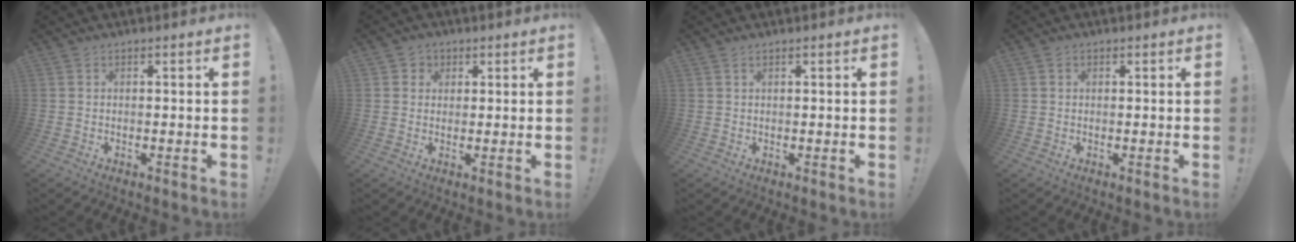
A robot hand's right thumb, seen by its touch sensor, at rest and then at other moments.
{"total": 3.1, "force": [1.0, 2.8, 0.6], "torque": [-0.006, -0.001, 0.018]}
{"total": 0.8, "force": [0.6, 0.2, 0.4], "torque": [-0.014, 0.002, 0.012]}
{"total": 0.6, "force": [0.3, 0.6, 0.0], "torque": [0.006, -0.001, 0.004]}